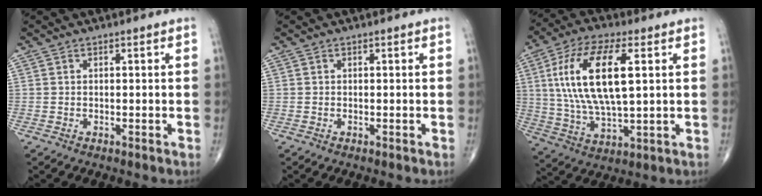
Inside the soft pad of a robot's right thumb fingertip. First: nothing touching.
{"total": 0.0}
{"total": 18.1, "force": [4.1, 7.0, 16.2], "torque": [-0.320, -0.002, 0.076]}